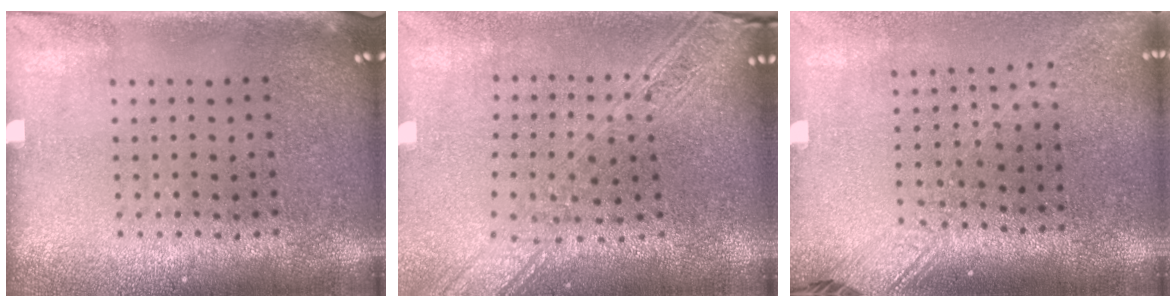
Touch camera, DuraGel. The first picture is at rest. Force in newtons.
{"total": 2.2, "press": 1.8, "slide": 1.3}
{"total": 1.8, "press": 1.4, "slide": 1.1}